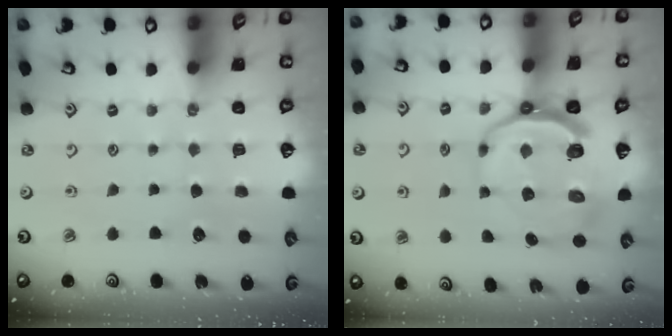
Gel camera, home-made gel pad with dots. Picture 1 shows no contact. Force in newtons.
{"total": 10.0, "press": 9.1, "slide": 4.0}